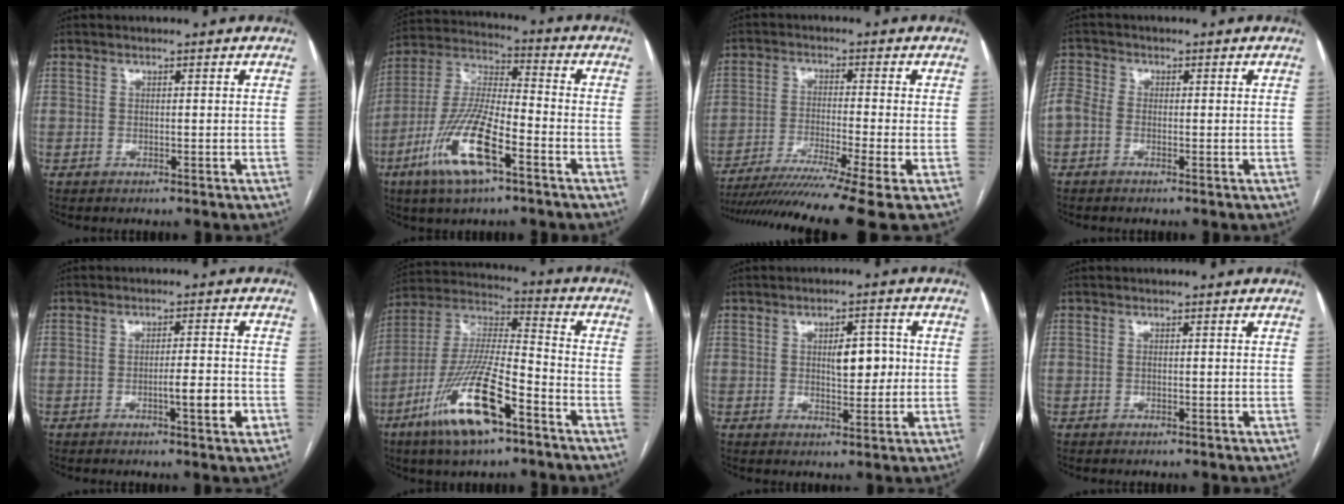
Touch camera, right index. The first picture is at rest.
{"total": 14.8, "force": [-7.0, 3.1, 12.6], "torque": [-0.265, -0.010, -0.130]}
{"total": 14.6, "force": [-11.4, -2.3, 8.8], "torque": [-0.140, -0.037, -0.186]}
{"total": 4.0, "force": [-0.8, 2.8, 2.7], "torque": [-0.082, 0.020, -0.022]}
{"total": 4.9, "force": [-1.7, 0.4, 4.6], "torque": [-0.067, -0.001, -0.025]}
{"total": 17.2, "force": [-9.1, 3.5, 14.2], "torque": [-0.297, -0.021, -0.164]}
{"total": 5.2, "force": [0.5, 2.2, 4.7], "torque": [-0.065, 0.007, 0.011]}
{"total": 0.0}